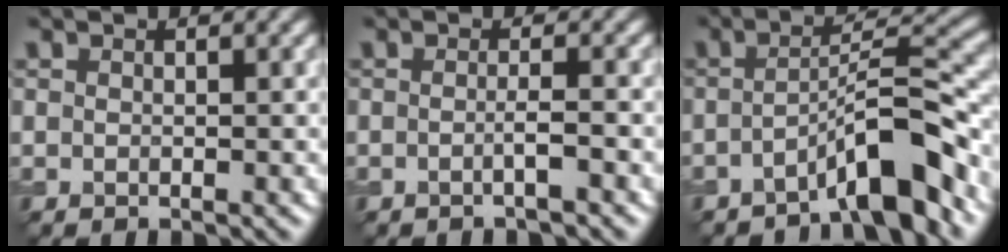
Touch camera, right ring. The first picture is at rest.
{"total": 1.1, "force": [-0.3, 0.1, 1.1], "torque": [-0.016, 0.006, -0.006]}
{"total": 6.0, "force": [-3.6, 0.8, 4.8], "torque": [-0.075, 0.025, -0.054]}